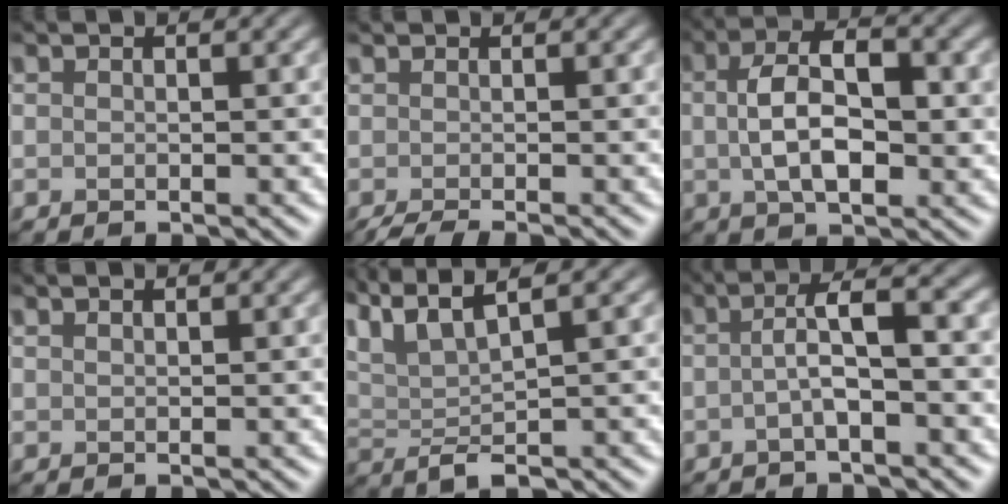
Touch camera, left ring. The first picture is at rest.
{"total": 1.7, "force": [-1.2, 0.1, 1.2], "torque": [-0.023, -0.003, -0.021]}
{"total": 6.7, "force": [0.2, 3.2, 5.9], "torque": [-0.110, 0.006, 0.001]}
{"total": 0.7, "force": [0.7, -0.1, 0.1], "torque": [-0.008, 0.002, 0.016]}
{"total": 6.5, "force": [4.4, 1.3, 4.6], "torque": [-0.100, 0.023, 0.081]}
{"total": 3.7, "force": [-0.4, 0.5, 3.7], "torque": [-0.069, 0.013, -0.009]}